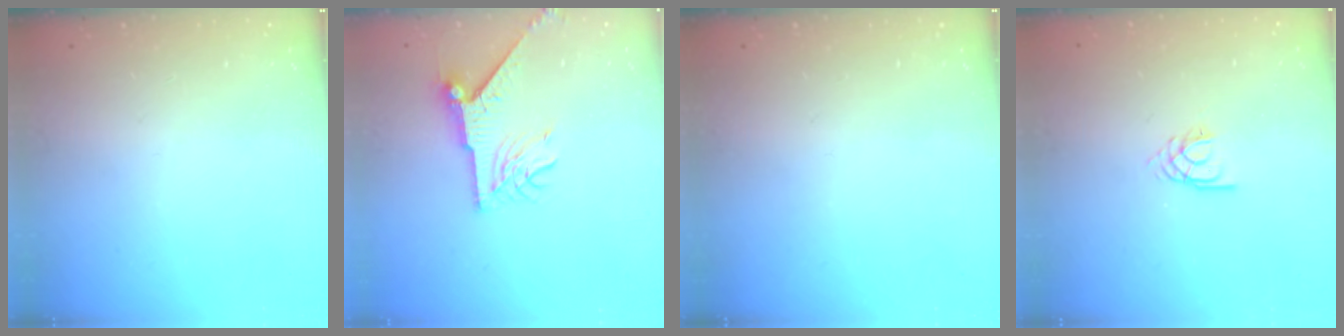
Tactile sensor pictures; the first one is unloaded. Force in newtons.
{"total": 9.7, "press": 9.7, "slide": 0.3}
{"total": 0.0}
{"total": 2.3, "press": 2.3, "slide": 0.2}